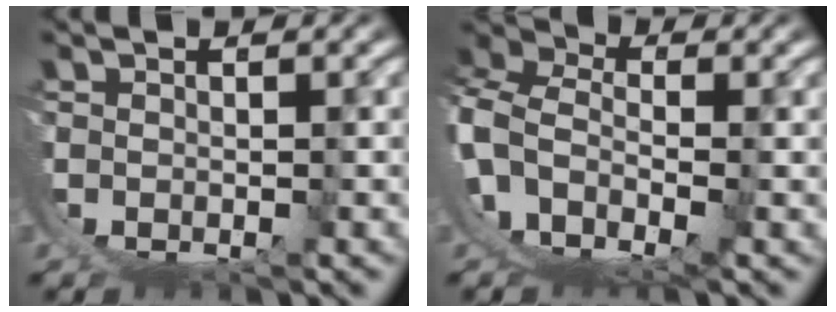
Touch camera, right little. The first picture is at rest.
{"total": 10.3, "force": [-1.3, 8.1, 6.2], "torque": [-0.156, -0.029, -0.026]}